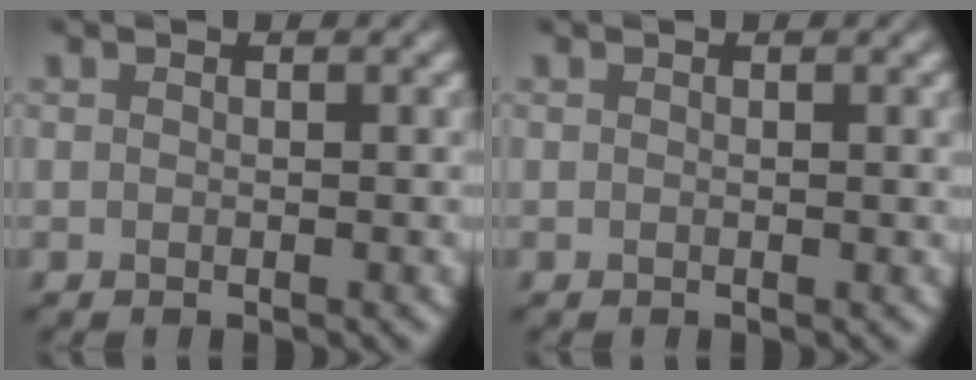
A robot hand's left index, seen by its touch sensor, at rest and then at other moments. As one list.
[{"total": 0.6, "force": [0.1, 0.1, 0.6], "torque": [-0.006, 0.000, 0.000]}]